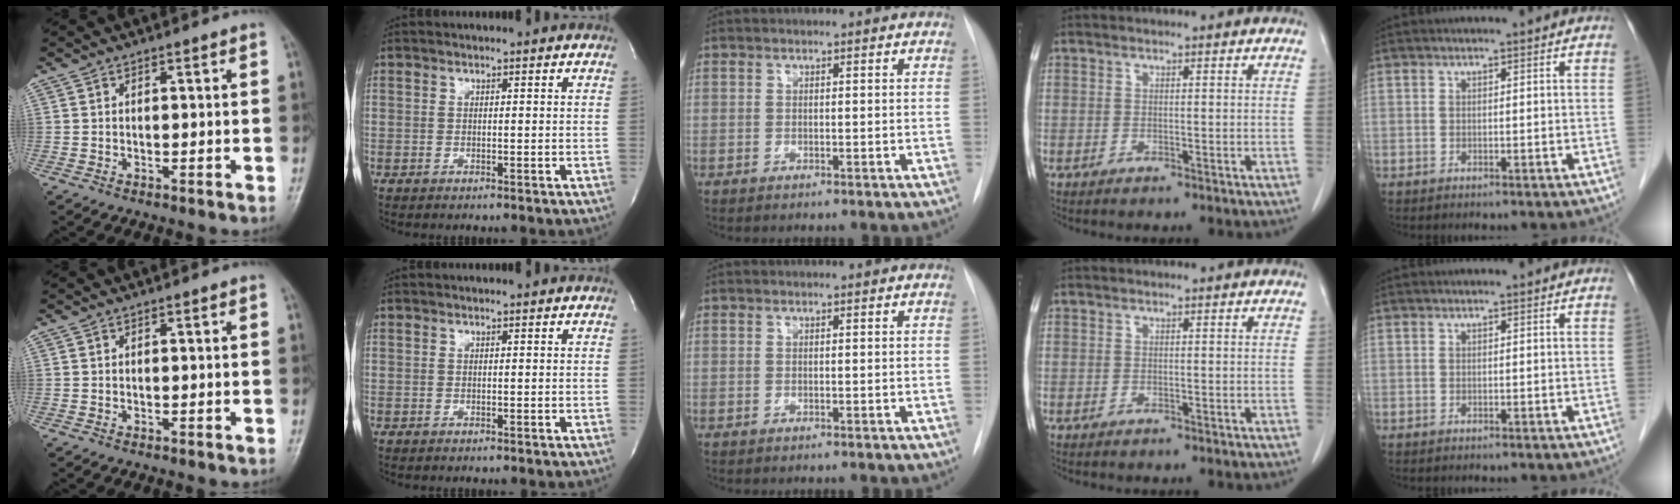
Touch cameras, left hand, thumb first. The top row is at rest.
{}